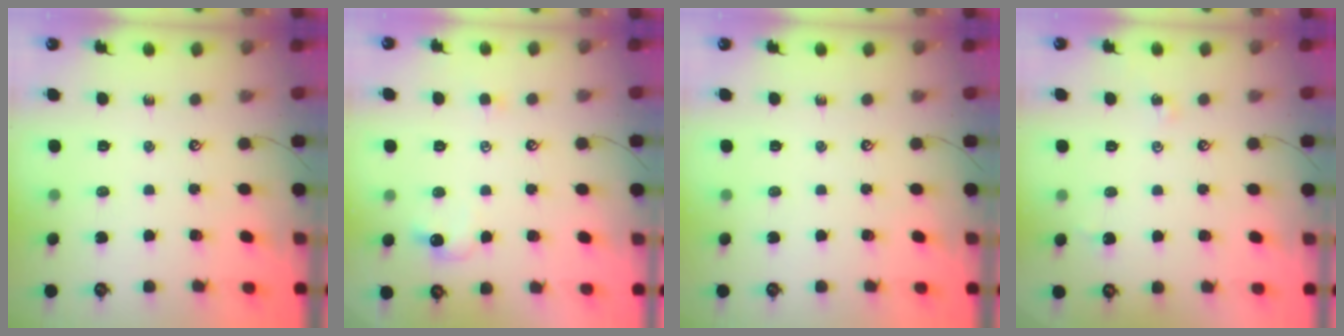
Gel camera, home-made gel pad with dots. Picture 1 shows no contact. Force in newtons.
{"total": 2.1, "press": 2.0, "slide": 0.7}
{"total": 0.0}
{"total": 1.6, "press": 1.6, "slide": 0.4}